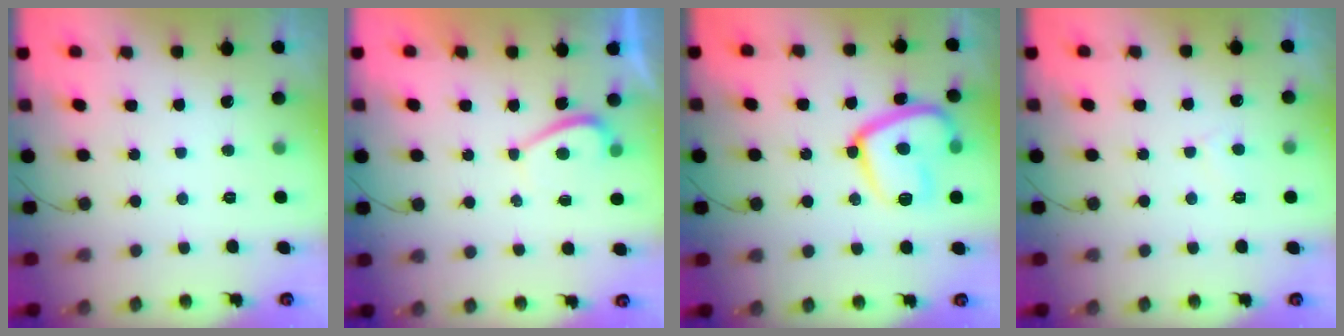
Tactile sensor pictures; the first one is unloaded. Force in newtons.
{"total": 2.0, "press": 1.9, "slide": 0.6}
{"total": 16.0, "press": 16.0, "slide": 1.6}
{"total": 2.3, "press": 2.3, "slide": 0.2}